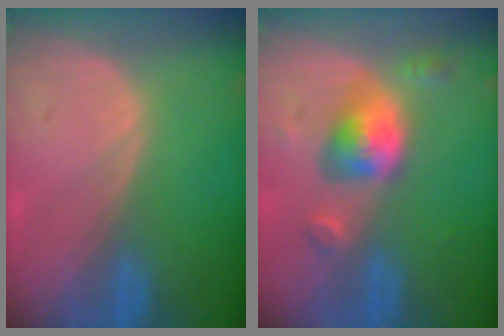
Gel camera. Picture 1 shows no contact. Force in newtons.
{"total": 5.7, "press": 5.4, "slide": 1.8}